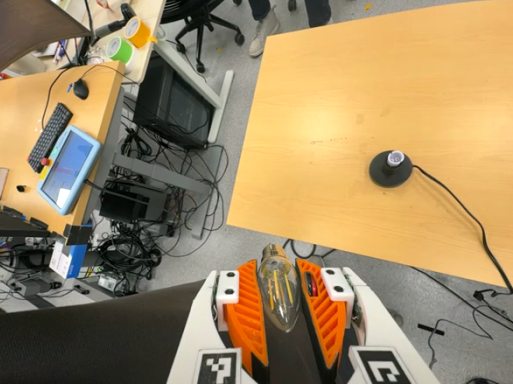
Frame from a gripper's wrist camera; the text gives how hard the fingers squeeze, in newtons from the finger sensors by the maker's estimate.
{"total": 13.8, "left": 14.1, "right": 13.6}